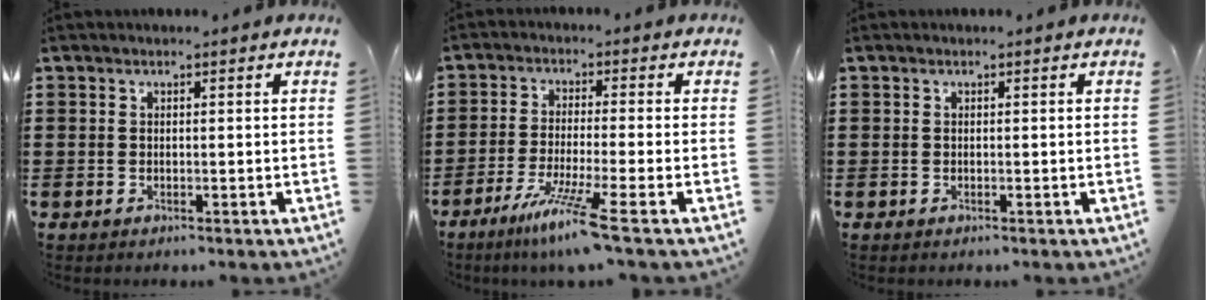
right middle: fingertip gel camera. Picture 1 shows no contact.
{"total": 7.5, "force": [-4.9, -1.0, 5.6], "torque": [-0.117, -0.023, -0.096]}
{"total": 0.0}